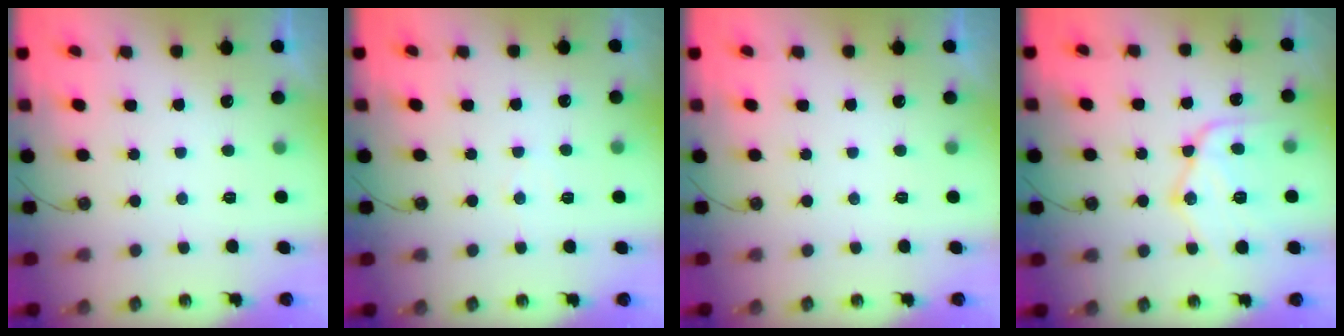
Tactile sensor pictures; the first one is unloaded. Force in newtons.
{"total": 3.8, "press": 3.7, "slide": 0.5}
{"total": 0.0}
{"total": 16.0, "press": 16.0, "slide": 1.3}